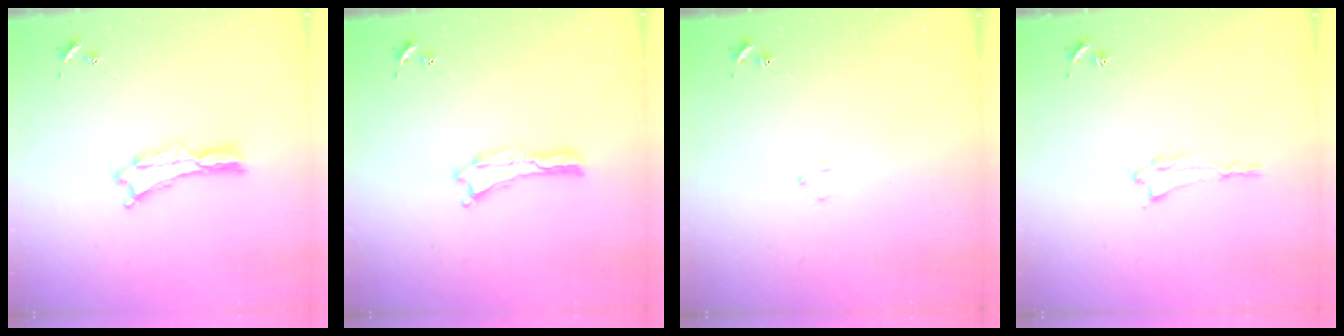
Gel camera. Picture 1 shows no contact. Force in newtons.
{"total": 0.0}
{"total": 1.2, "press": 1.2, "slide": 0.2}
{"total": 1.2, "press": 1.2, "slide": 0.1}